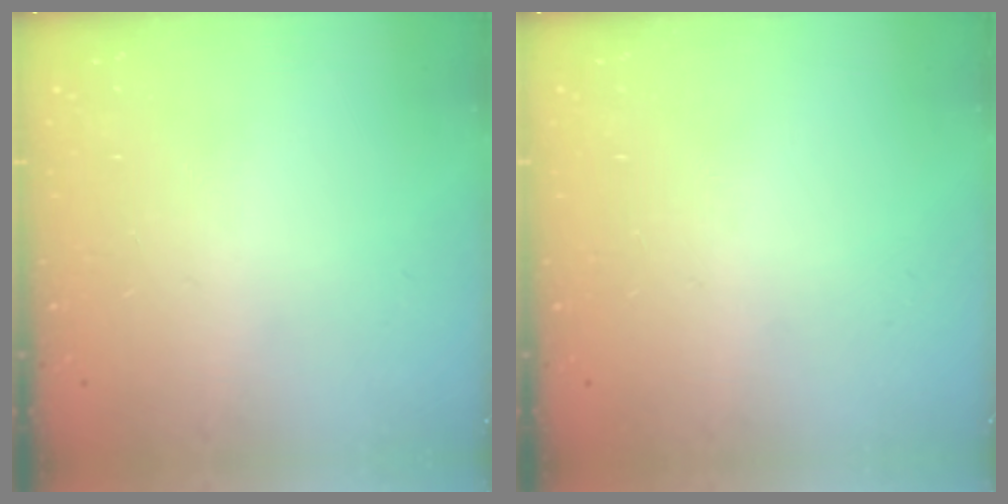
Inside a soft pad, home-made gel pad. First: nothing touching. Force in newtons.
{"total": 0.0}